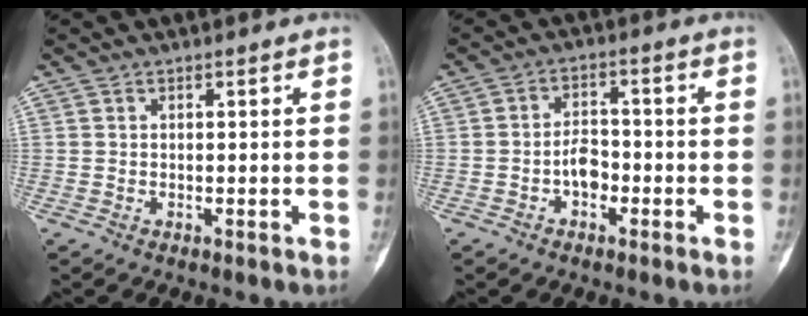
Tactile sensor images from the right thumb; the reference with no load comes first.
{"total": 4.5, "force": [-1.7, 2.9, 3.0], "torque": [-0.035, 0.020, -0.036]}